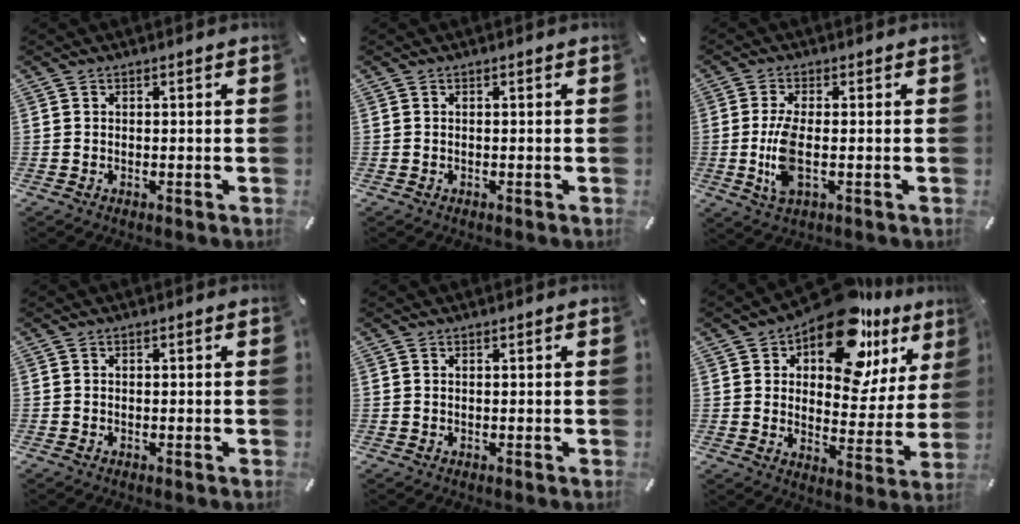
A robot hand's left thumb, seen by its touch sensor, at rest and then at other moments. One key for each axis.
{"total": 0.0}
{"total": 7.9, "fx": -0.7, "fy": 2.9, "fz": 7.3, "tx": -0.165, "ty": -0.016, "tz": -0.015}
{"total": 0.0}
{"total": 0.0}
{"total": 18.1, "fx": 12.3, "fy": 9.1, "fz": 9.6, "tx": -0.146, "ty": -0.085, "tz": 0.213}